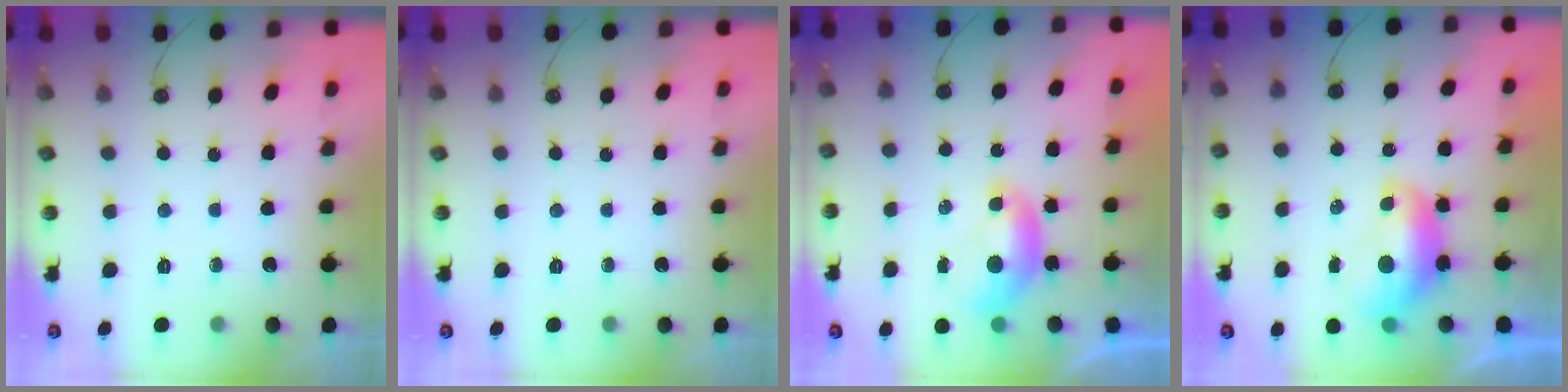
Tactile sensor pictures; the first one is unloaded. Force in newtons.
{"total": 0.0}
{"total": 0.0}
{"total": 1.6, "press": 1.6, "slide": 0.4}